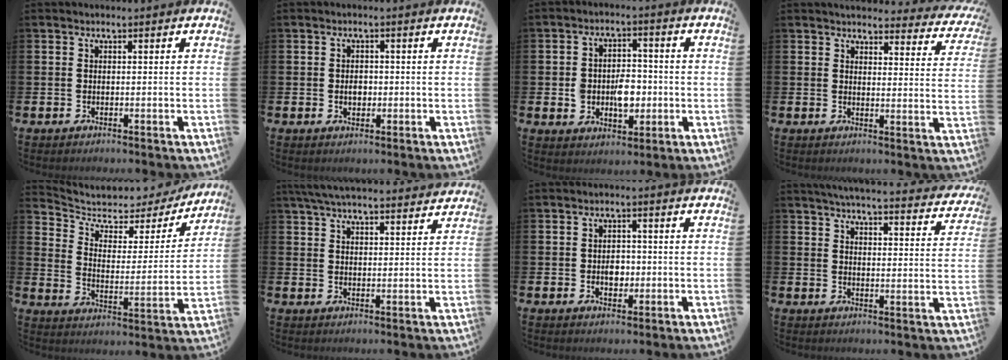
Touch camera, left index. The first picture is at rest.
{"total": 2.0, "force": [-0.3, 1.4, 1.4], "torque": [-0.007, -0.002, -0.011]}
{"total": 5.5, "force": [-1.1, 4.0, 3.6], "torque": [-0.061, 0.008, -0.025]}
{"total": 3.5, "force": [3.3, 0.8, 0.4], "torque": [-0.011, -0.029, 0.053]}
{"total": 5.3, "force": [4.4, 2.7, 1.4], "torque": [-0.060, -0.037, 0.067]}
{"total": 5.9, "force": [5.6, 0.7, 1.7], "torque": [-0.054, -0.017, 0.105]}
{"total": 2.6, "force": [-0.3, 1.9, 1.6], "torque": [-0.013, -0.003, -0.012]}
{"total": 4.6, "force": [4.4, 0.1, 1.2], "torque": [-0.035, -0.038, 0.073]}